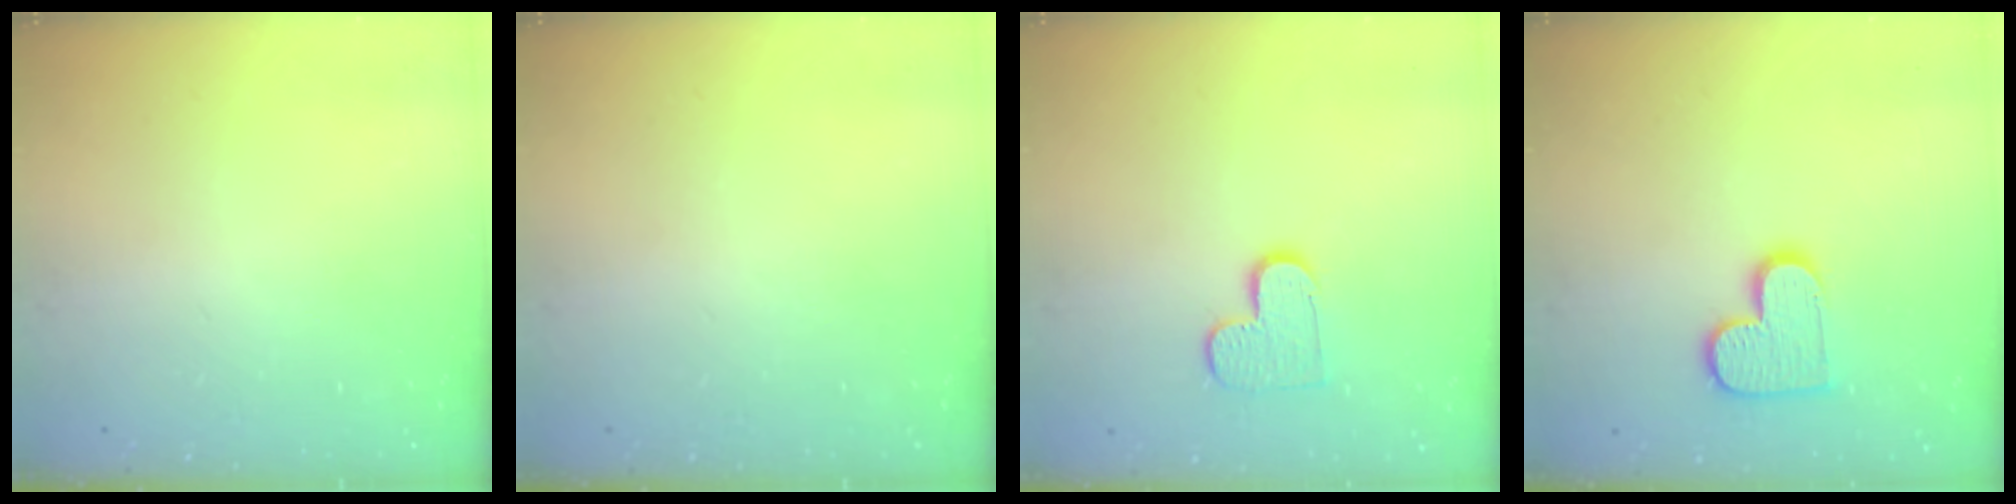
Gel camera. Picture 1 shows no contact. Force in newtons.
{"total": 0.0}
{"total": 9.2, "press": 9.1, "slide": 0.6}
{"total": 11.7, "press": 11.6, "slide": 0.6}